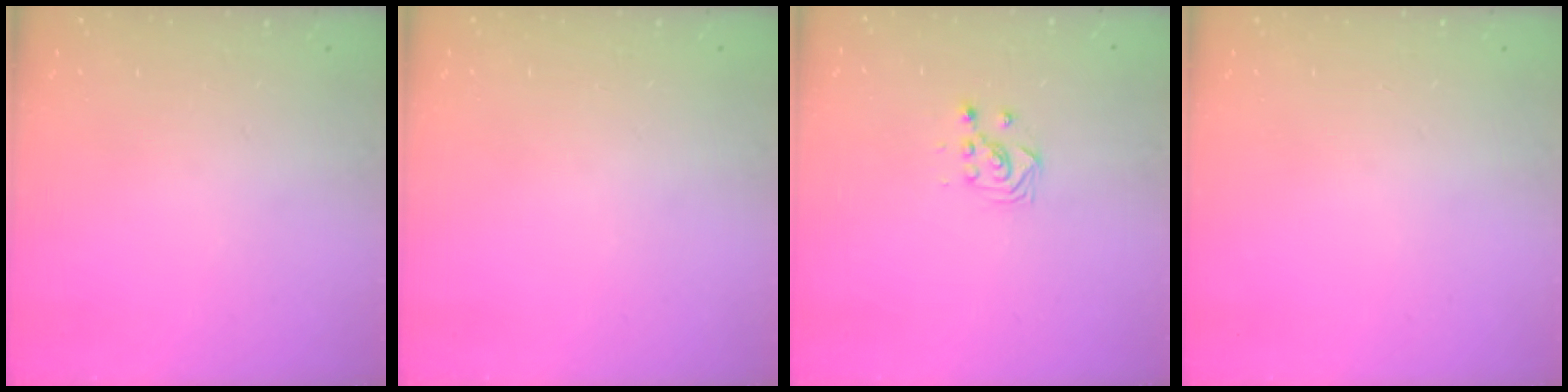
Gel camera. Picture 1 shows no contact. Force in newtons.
{"total": 0.0}
{"total": 2.7, "press": 2.7, "slide": 0.3}
{"total": 0.0}